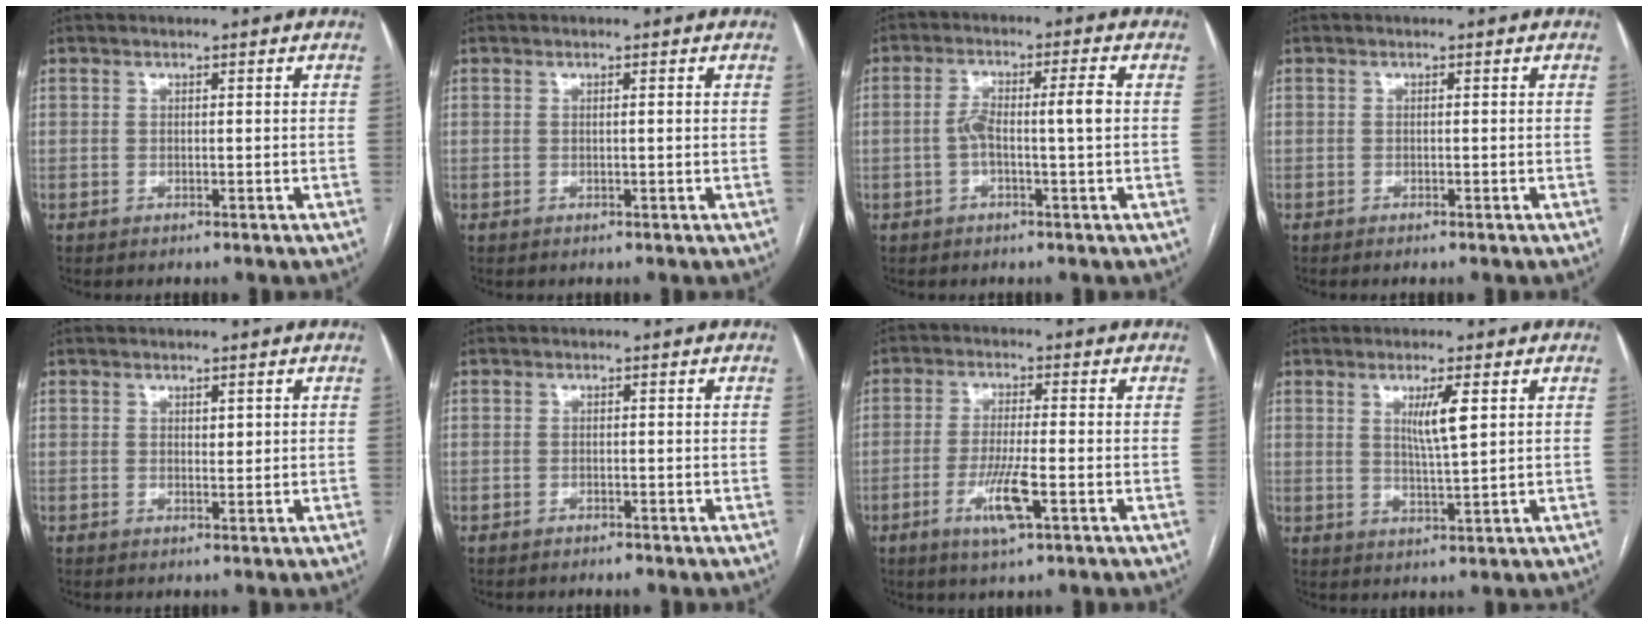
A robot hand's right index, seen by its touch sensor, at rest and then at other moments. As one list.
[{"total": 0.6, "force": [0.2, -0.1, 0.5], "torque": [-0.009, 0.001, 0.002]}, {"total": 5.8, "force": [-0.4, 0.5, 5.8], "torque": [-0.109, 0.021, -0.007]}, {"total": 0.7, "force": [-0.5, -0.1, 0.4], "torque": [-0.006, 0.000, -0.009]}, {"total": 1.0, "force": [0.4, 0.5, 0.7], "torque": [-0.009, -0.003, 0.008]}, {"total": 1.0, "force": [-0.9, 0.3, 0.5], "torque": [-0.009, 0.000, -0.010]}, {"total": 6.7, "force": [-2.7, 0.4, 6.1], "torque": [-0.120, -0.013, -0.048]}, {"total": 4.7, "force": [1.6, 0.0, 4.4], "torque": [-0.080, -0.007, 0.031]}]